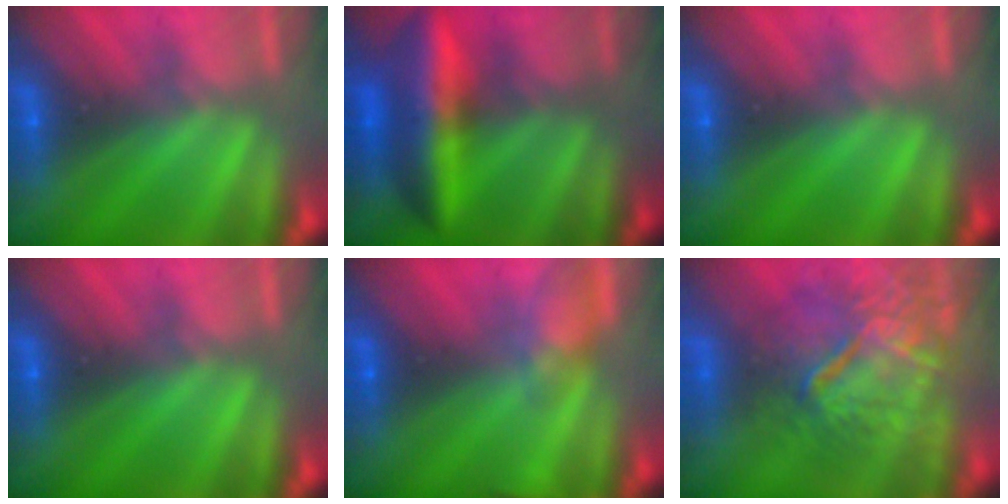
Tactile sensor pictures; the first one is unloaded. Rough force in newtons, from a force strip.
{"total": 5.6}
{"total": 0.0}
{"total": 0.0}
{"total": 4.9}
{"total": 9.7}